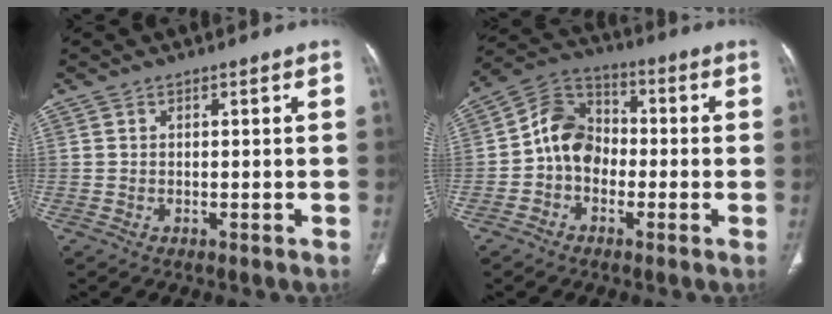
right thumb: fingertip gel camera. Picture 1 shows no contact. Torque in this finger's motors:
{"motor_torque": [1.25, 0.93, 0.72, -0.35, 0.07]}